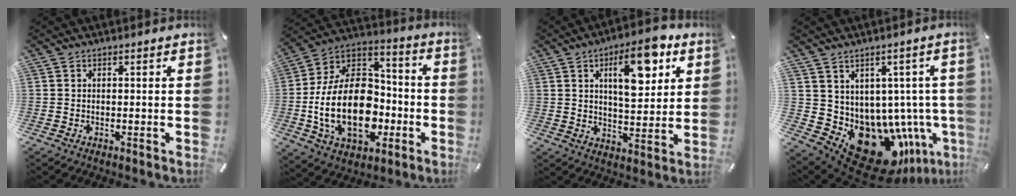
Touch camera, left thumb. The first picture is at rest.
{"total": 24.6, "force": [-6.0, 16.3, 17.4], "torque": [-0.349, 0.013, -0.093]}
{"total": 14.1, "force": [6.2, 6.6, 10.9], "torque": [-0.155, -0.017, 0.100]}
{"total": 15.9, "force": [-5.7, 11.2, 9.6], "torque": [-0.126, -0.019, -0.065]}